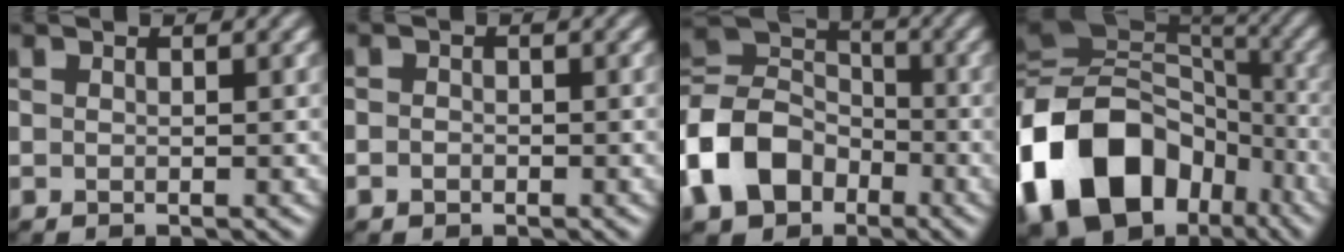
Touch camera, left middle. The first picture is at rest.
{"total": 1.1, "force": [-0.9, 0.6, 0.0], "torque": [0.006, 0.000, -0.018]}
{"total": 9.9, "force": [-4.7, 7.2, 4.8], "torque": [-0.109, 0.006, -0.112]}
{"total": 17.8, "force": [-7.2, 12.8, 10.0], "torque": [-0.213, -0.003, -0.135]}